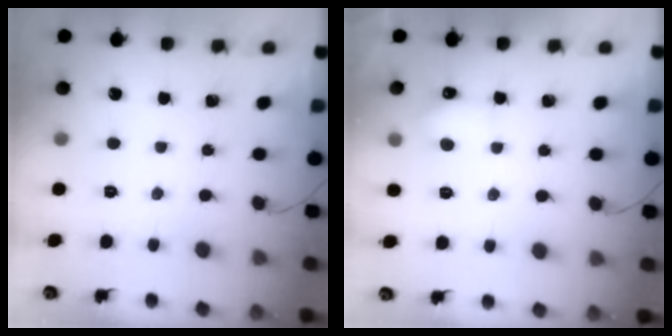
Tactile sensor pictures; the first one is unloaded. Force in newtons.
{"total": 4.1, "press": 4.0, "slide": 0.9}